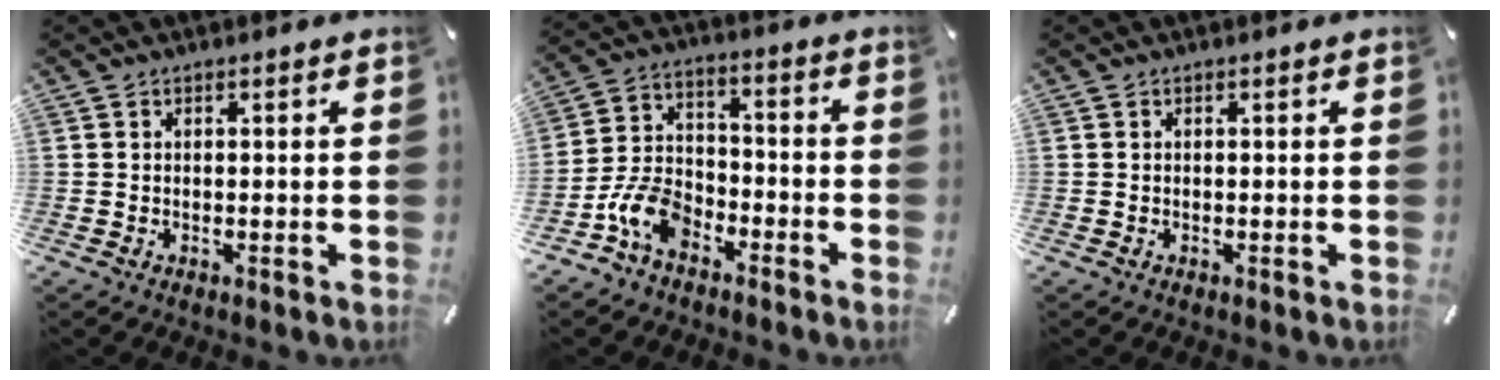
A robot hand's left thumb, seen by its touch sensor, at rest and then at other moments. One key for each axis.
{"total": 10.2, "fx": -6.3, "fy": 6.7, "fz": 4.4, "tx": -0.100, "ty": 0.041, "tz": -0.119}
{"total": 0.0}